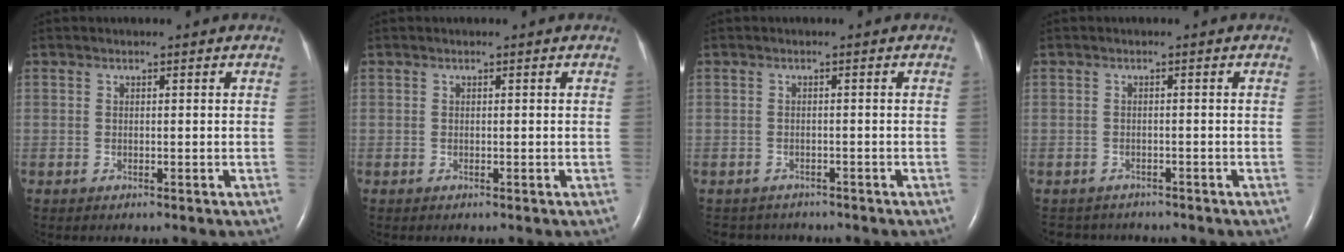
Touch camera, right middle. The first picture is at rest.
{"total": 0.0}
{"total": 3.8, "force": [-3.5, 1.5, 0.0], "torque": [-0.003, 0.000, -0.047]}
{"total": 4.1, "force": [-3.8, 1.6, 0.2], "torque": [-0.003, -0.001, -0.051]}